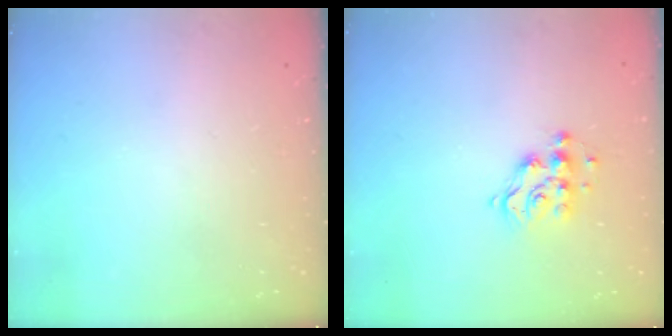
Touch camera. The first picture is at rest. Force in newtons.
{"total": 10.3, "press": 10.3, "slide": 0.4}